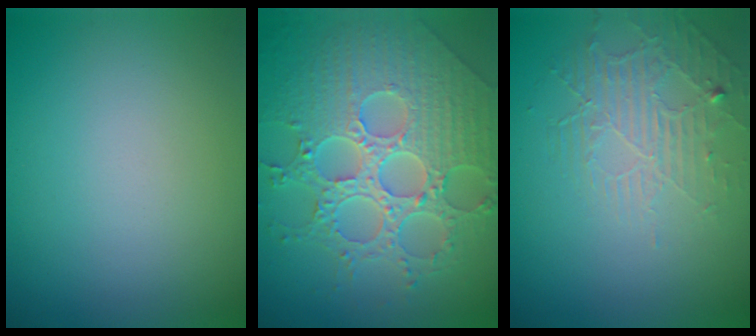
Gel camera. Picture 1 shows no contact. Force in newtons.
{"total": 8.5, "press": 6.2, "slide": 5.8}
{"total": 2.2, "press": 1.4, "slide": 1.7}